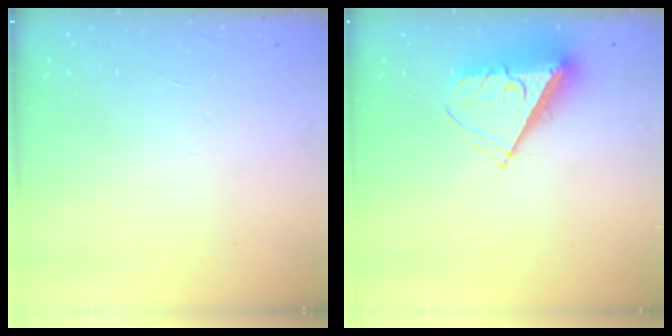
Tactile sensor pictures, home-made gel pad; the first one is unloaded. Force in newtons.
{"total": 8.0, "press": 8.0, "slide": 0.4}